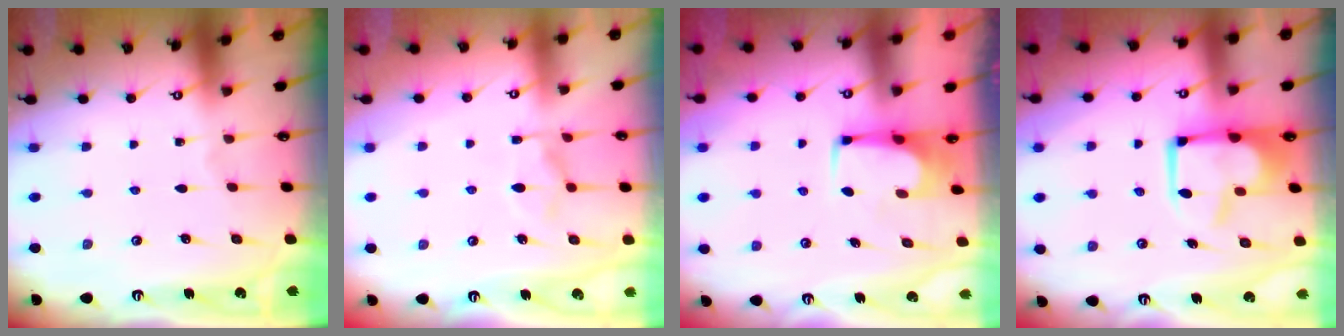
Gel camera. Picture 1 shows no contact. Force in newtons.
{"total": 7.5, "press": 7.4, "slide": 1.1}
{"total": 1.6, "press": 1.5, "slide": 0.3}
{"total": 2.8, "press": 2.7, "slide": 0.8}